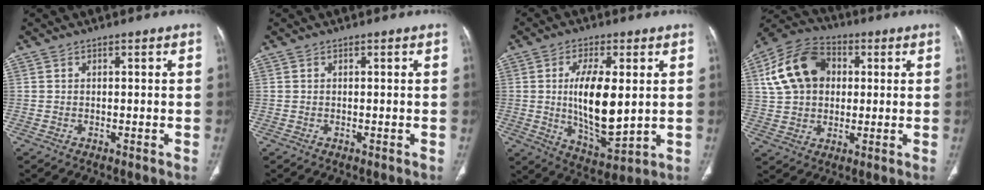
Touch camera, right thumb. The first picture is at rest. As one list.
[{"total": 0.0}, {"total": 14.1, "force": [1.1, 5.6, 12.9], "torque": [-0.219, -0.026, 0.031]}, {"total": 15.2, "force": [3.2, 11.4, 9.5], "torque": [-0.158, 0.017, 0.051]}]